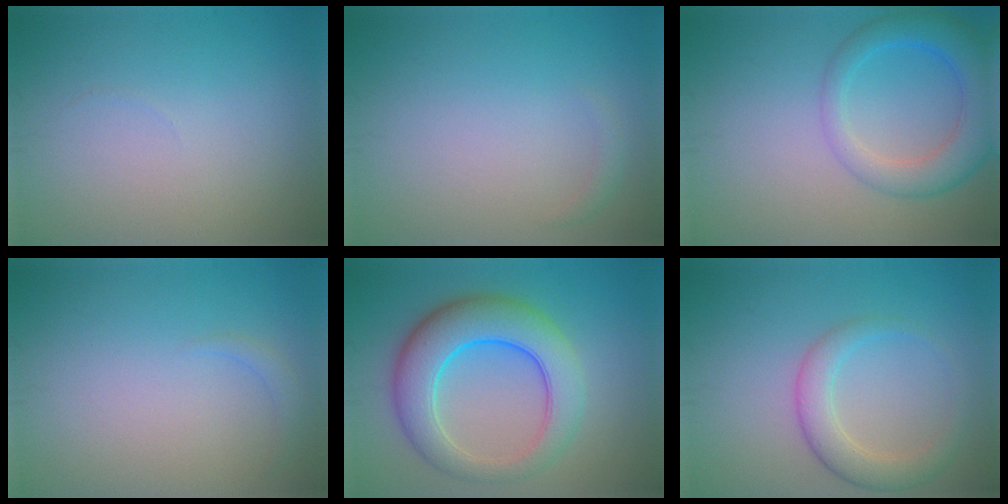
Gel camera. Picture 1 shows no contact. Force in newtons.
{"total": 0.7, "press": 0.7, "slide": 0.1}
{"total": 4.2, "press": 4.2, "slide": 0.2}
{"total": 1.0, "press": 1.0, "slide": 0.2}
{"total": 8.2, "press": 8.2, "slide": 0.1}
{"total": 3.5, "press": 3.5, "slide": 0.2}